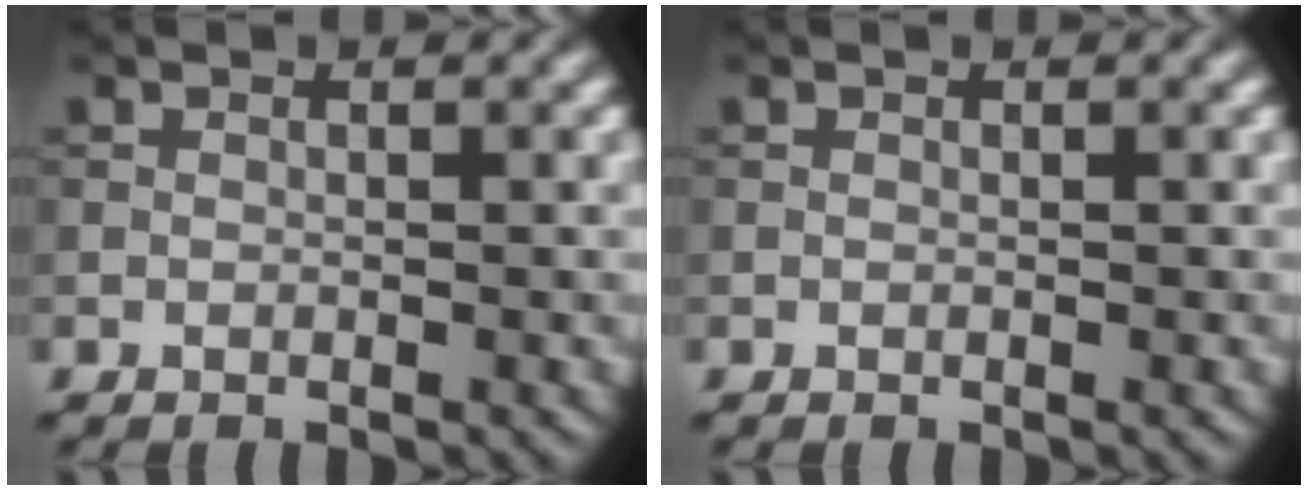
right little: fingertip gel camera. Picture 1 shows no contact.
{"total": 0.0}